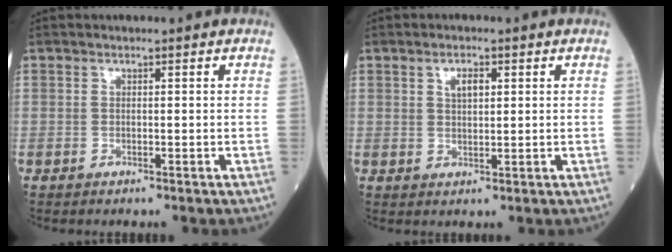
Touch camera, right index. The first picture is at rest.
{"total": 2.7, "force": [1.1, 1.1, 2.2], "torque": [-0.039, 0.000, 0.020]}